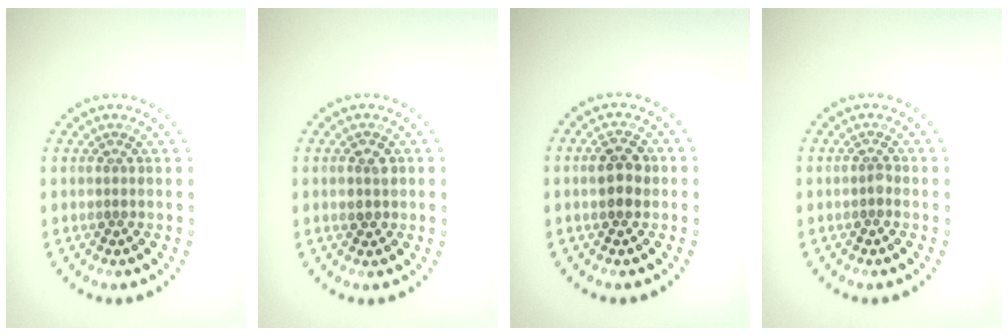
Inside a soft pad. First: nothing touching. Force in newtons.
{"total": 1.5, "press": 1.5, "slide": 0.2}
{"total": 2.6, "press": 2.6, "slide": 0.1}
{"total": 0.6, "press": 0.5, "slide": 0.3}